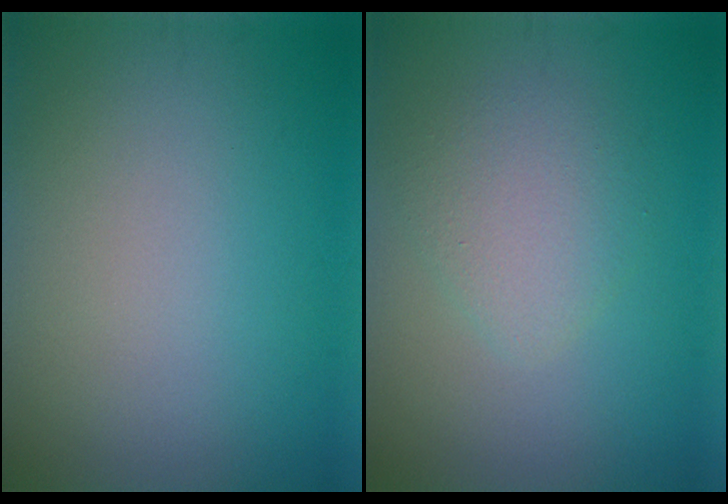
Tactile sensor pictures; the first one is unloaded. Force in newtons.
{"total": 2.9, "press": 2.9, "slide": 0.2}